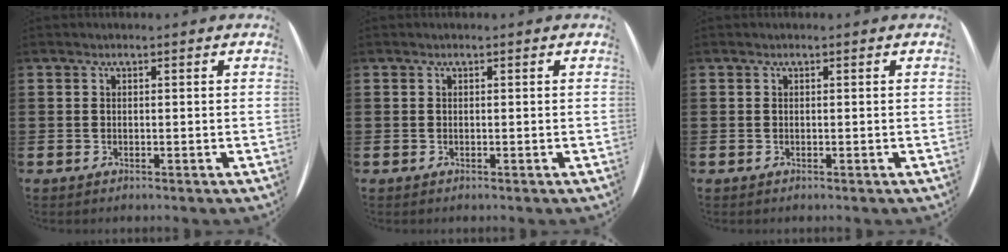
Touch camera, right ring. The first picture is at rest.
{"total": 0.0}
{"total": 0.0}